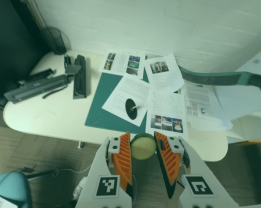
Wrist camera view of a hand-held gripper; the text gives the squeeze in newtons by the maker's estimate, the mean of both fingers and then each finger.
{"total": 9.5, "left": 10.2, "right": 8.8}